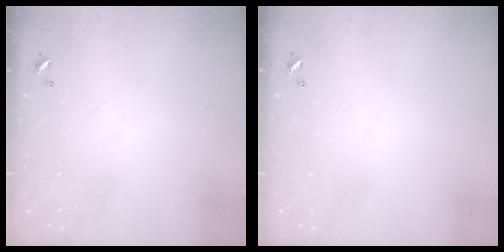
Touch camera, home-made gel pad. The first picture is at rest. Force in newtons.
{"total": 0.0}